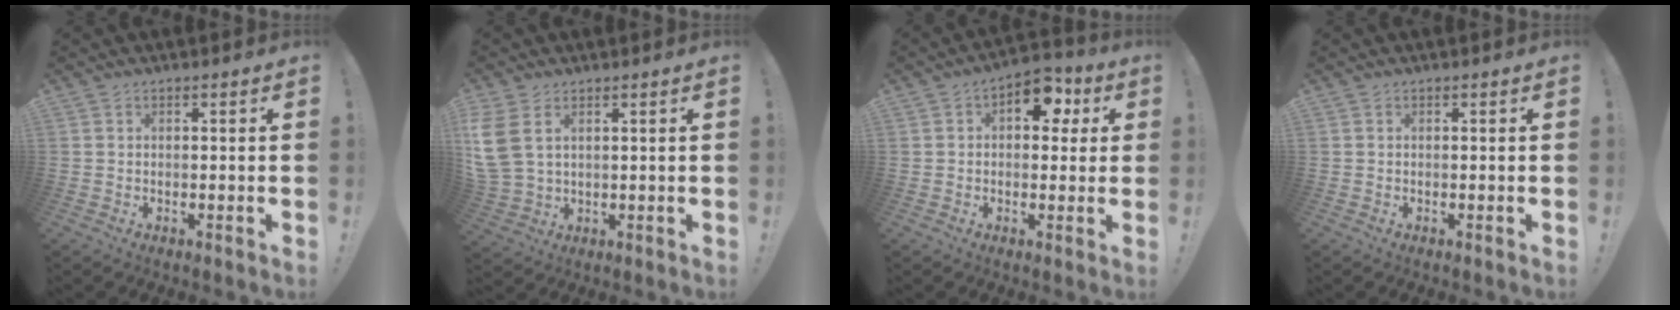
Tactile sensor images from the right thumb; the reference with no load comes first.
{"total": 8.1, "force": [3.8, 4.9, 5.3], "torque": [-0.125, -0.017, 0.075]}
{"total": 8.4, "force": [3.4, 5.6, 5.2], "torque": [-0.066, -0.010, 0.061]}
{"total": 0.0}